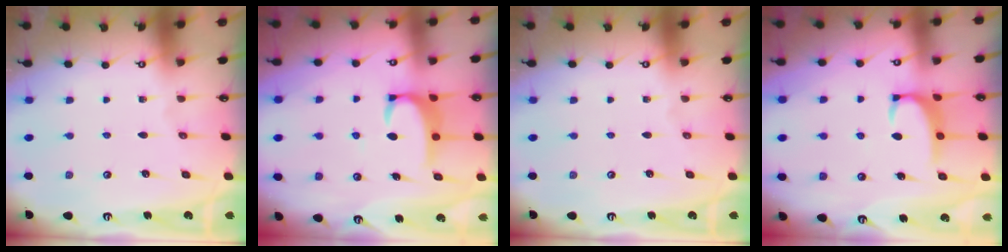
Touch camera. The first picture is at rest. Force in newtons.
{"total": 3.4, "press": 3.4, "slide": 0.3}
{"total": 0.0}
{"total": 2.2, "press": 2.1, "slide": 0.6}